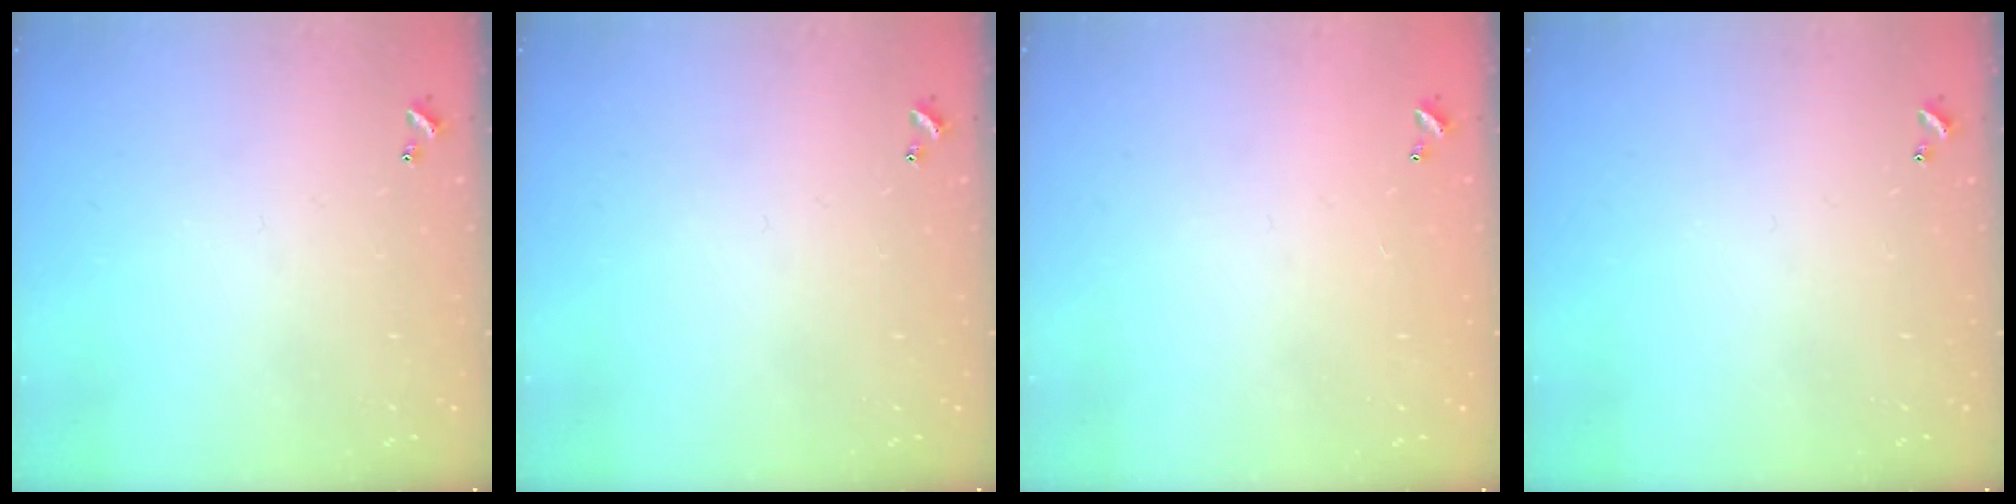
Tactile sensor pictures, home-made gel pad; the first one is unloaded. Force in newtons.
{"total": 0.0}
{"total": 2.9, "press": 2.9, "slide": 0.1}
{"total": 0.0}